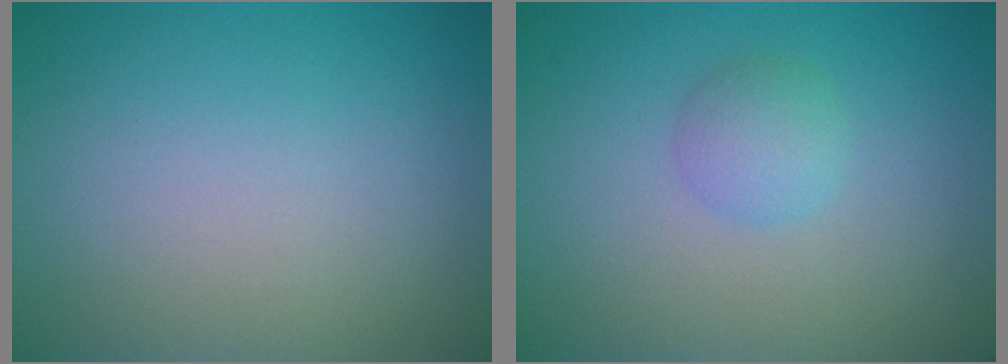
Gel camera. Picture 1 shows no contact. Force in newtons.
{"total": 1.9, "press": 1.9, "slide": 0.1}